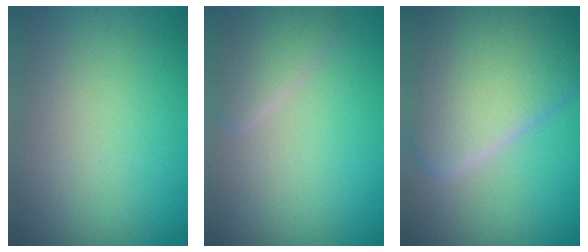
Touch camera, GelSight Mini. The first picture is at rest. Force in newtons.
{"total": 2.5, "press": 2.5, "slide": 0.1}
{"total": 11.0, "press": 10.9, "slide": 1.1}